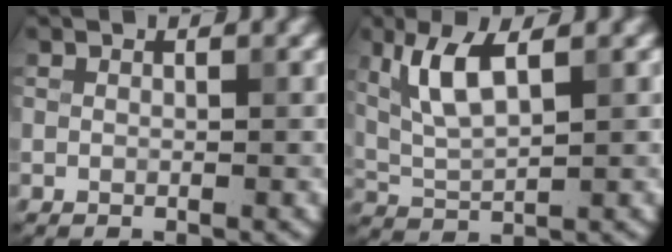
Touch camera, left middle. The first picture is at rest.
{"total": 4.6, "force": [2.0, 1.4, 4.0], "torque": [-0.090, 0.000, 0.043]}